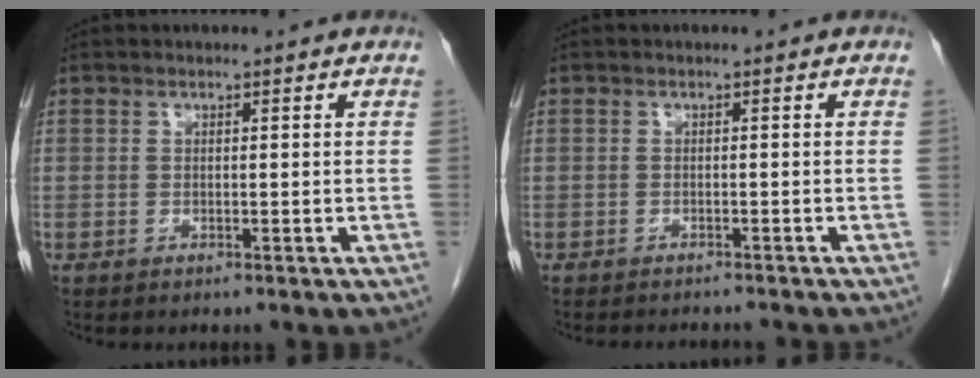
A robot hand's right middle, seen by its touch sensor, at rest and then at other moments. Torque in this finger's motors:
{"motor_torque": [0.09, -0.07, -0.11, -0.02]}